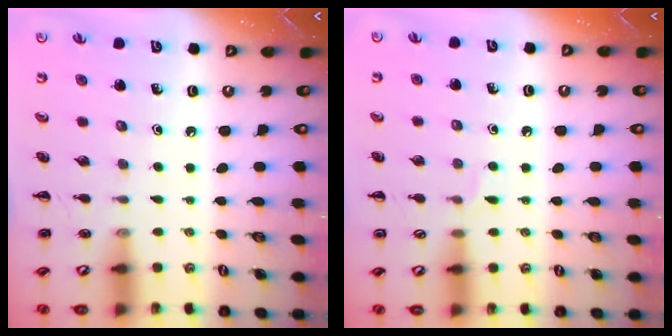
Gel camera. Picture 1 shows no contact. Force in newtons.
{"total": 4.2, "press": 3.9, "slide": 1.5}